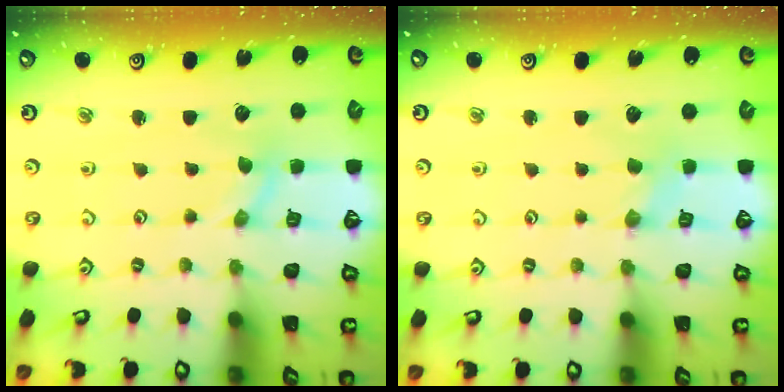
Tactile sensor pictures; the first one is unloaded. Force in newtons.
{"total": 0.0}